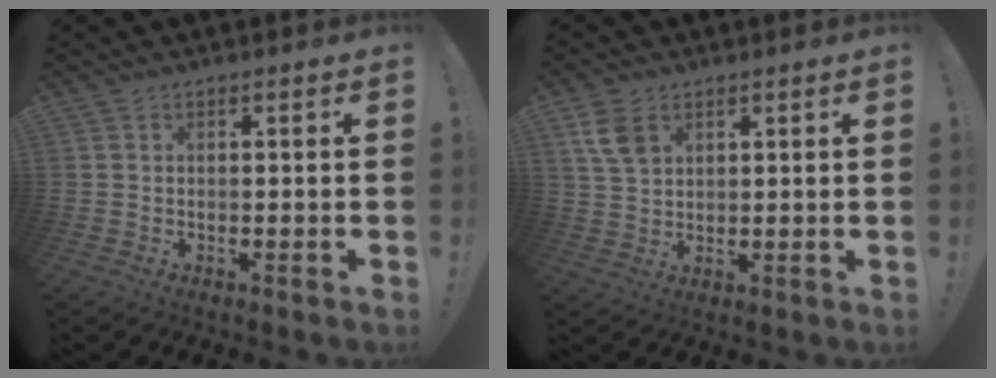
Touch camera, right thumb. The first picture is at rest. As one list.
[{"total": 7.4, "force": [3.5, 4.9, 4.3], "torque": [-0.074, -0.010, 0.068]}]